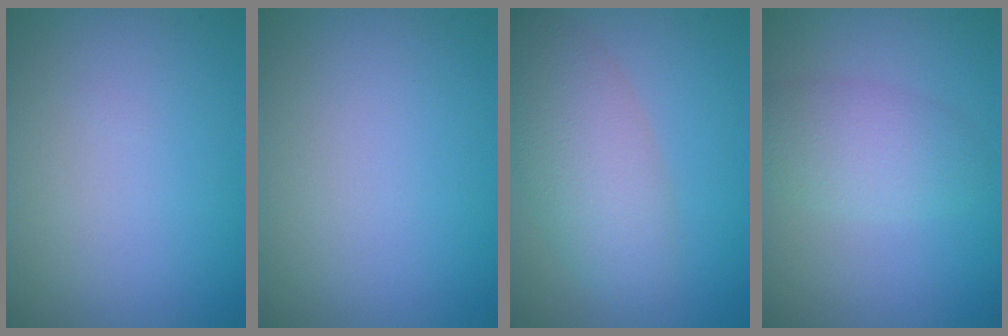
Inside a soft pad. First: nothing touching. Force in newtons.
{"total": 0.0}
{"total": 5.1, "press": 5.0, "slide": 0.4}
{"total": 3.4, "press": 3.4, "slide": 0.1}